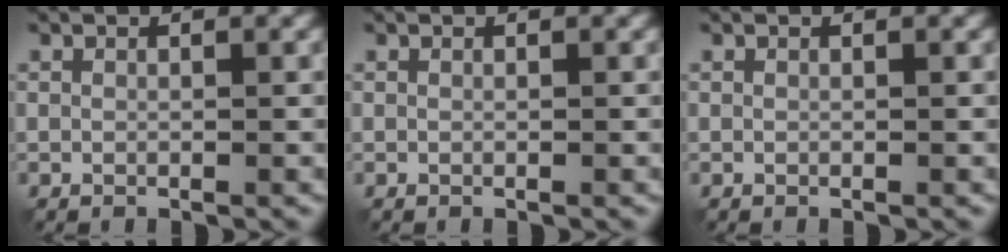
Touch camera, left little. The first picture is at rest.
{"total": 0.0}
{"total": 0.0}